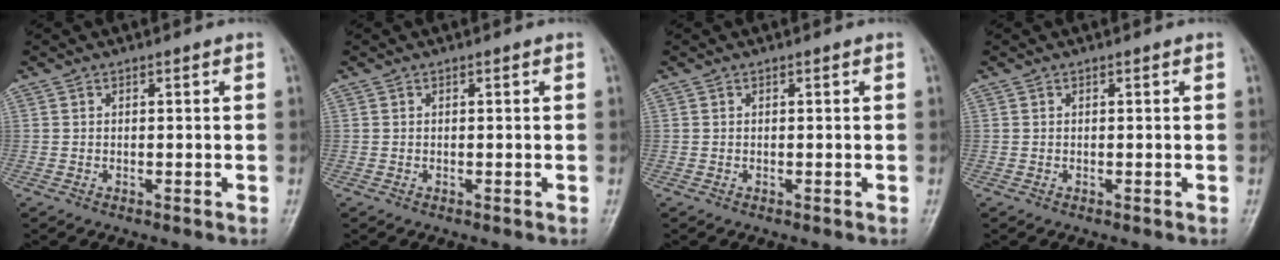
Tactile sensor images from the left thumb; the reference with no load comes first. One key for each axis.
{"total": 0.0}
{"total": 0.0}
{"total": 0.0}